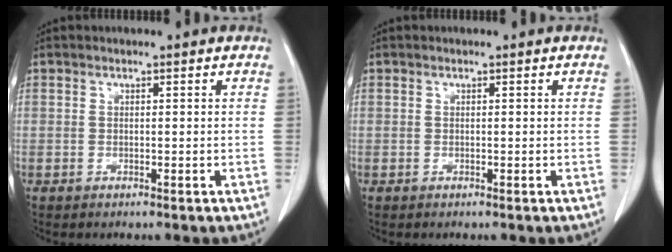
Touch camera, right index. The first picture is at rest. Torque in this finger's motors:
{"motor_torque": [0.00, 0.00, 0.00, 0.00]}